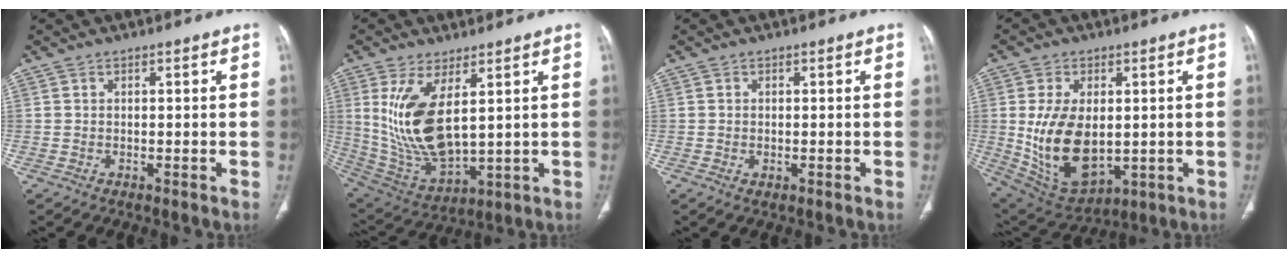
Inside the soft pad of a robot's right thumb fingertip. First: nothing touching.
{"total": 15.3, "force": [4.1, 6.7, 13.2], "torque": [-0.260, -0.029, 0.106]}
{"total": 0.9, "force": [-0.2, 0.6, 0.6], "torque": [-0.014, -0.001, 0.000]}
{"total": 15.9, "force": [-0.1, 9.5, 12.8], "torque": [-0.221, -0.010, 0.028]}